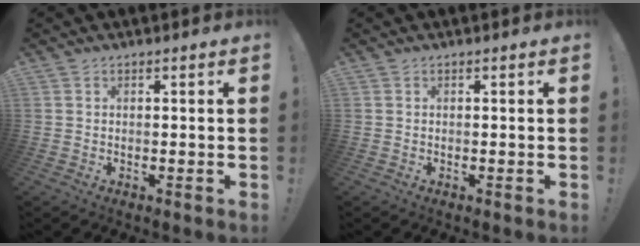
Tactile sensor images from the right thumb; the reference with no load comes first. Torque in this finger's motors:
{"motor_torque": [0.00, 0.00, -0.01, 0.01, 0.03]}